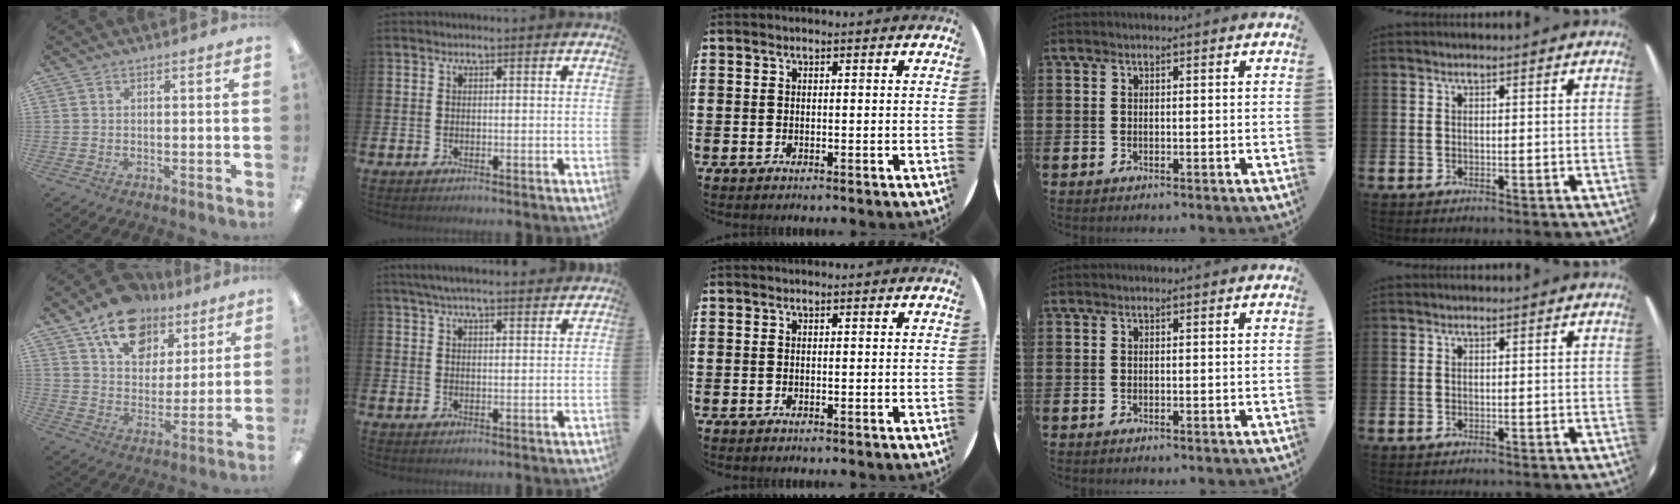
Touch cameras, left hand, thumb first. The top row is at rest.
{"thumb": {"total": 16.2, "force": [10.4, 10.2, 7.1], "torque": [-0.113, -0.052, 0.191]}, "index": {"total": 4.5, "force": [4.1, 0.6, 1.7], "torque": [-0.042, -0.007, 0.075]}}